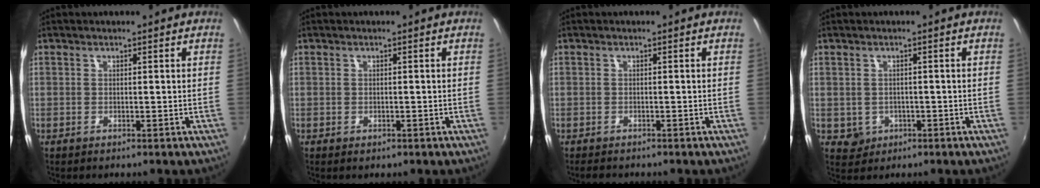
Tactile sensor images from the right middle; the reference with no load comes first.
{"total": 0.8, "force": [-0.4, 0.6, 0.3], "torque": [-0.004, -0.005, -0.008]}
{"total": 2.0, "force": [-1.8, 0.8, 0.5], "torque": [-0.015, -0.009, -0.029]}
{"total": 3.2, "force": [-0.6, 3.0, 0.9], "torque": [-0.022, 0.000, -0.002]}